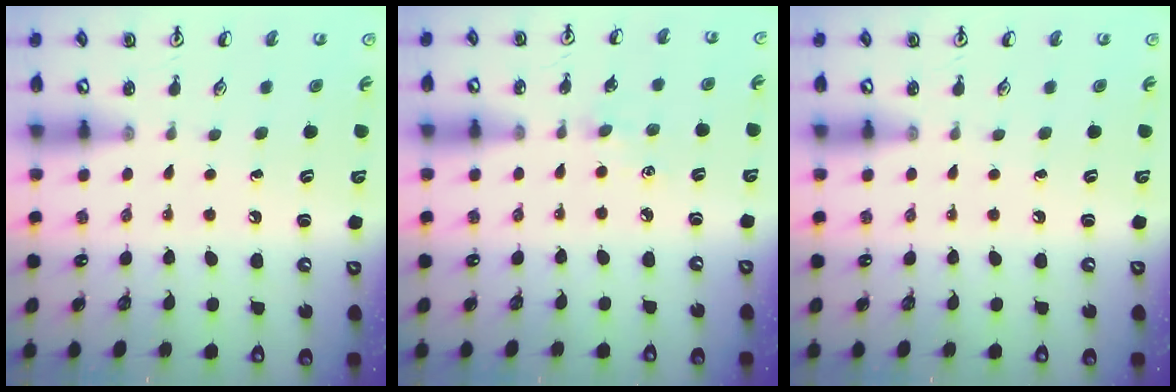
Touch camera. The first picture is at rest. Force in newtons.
{"total": 2.6, "press": 2.6, "slide": 0.4}
{"total": 0.0}